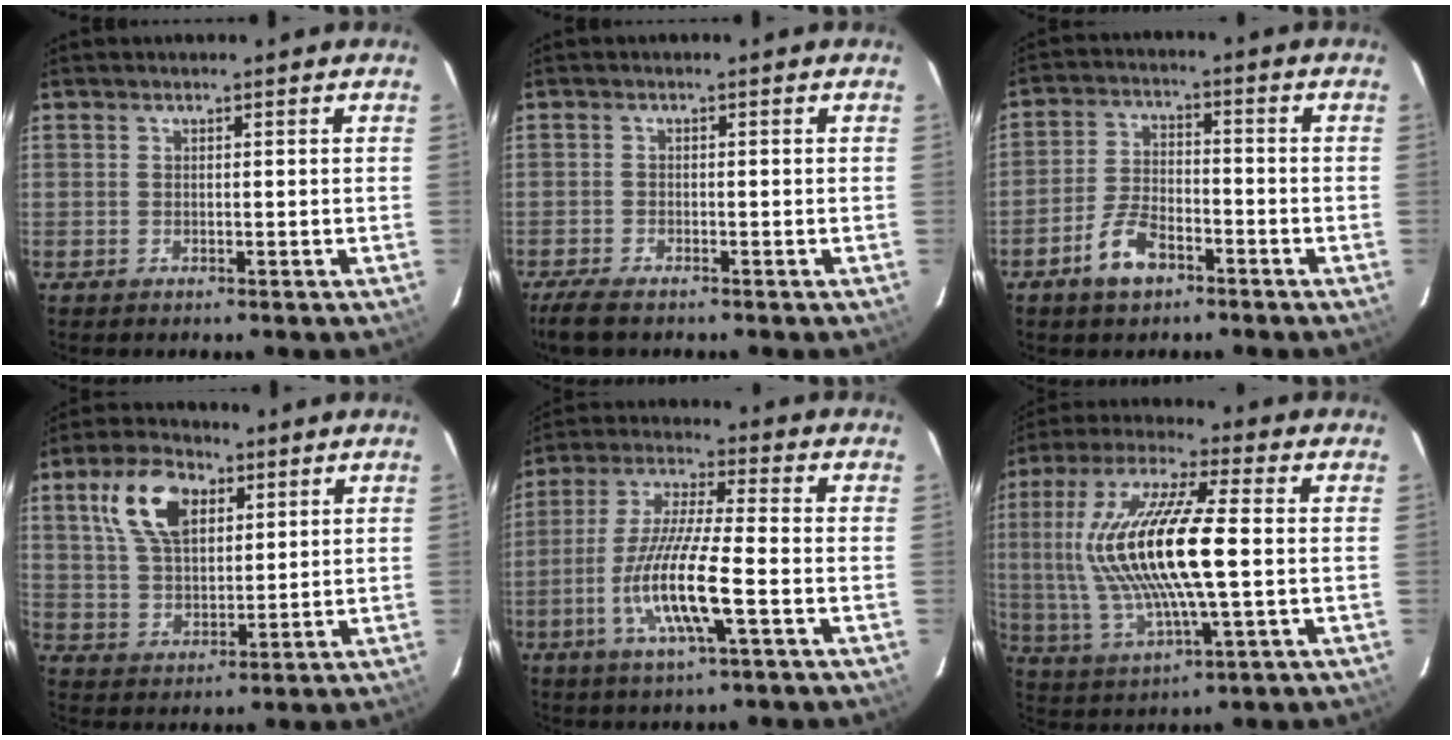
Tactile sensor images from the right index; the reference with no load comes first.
{"total": 4.2, "force": [-3.4, 1.0, 2.3], "torque": [-0.060, -0.014, -0.067]}
{"total": 7.4, "force": [-4.6, 3.5, 4.7], "torque": [-0.100, 0.007, -0.083]}
{"total": 11.9, "force": [5.2, 6.7, 8.4], "torque": [-0.161, 0.028, 0.101]}
{"total": 13.3, "force": [-4.2, 1.2, 12.6], "torque": [-0.257, -0.009, -0.080]}
{"total": 19.4, "force": [0.9, 4.6, 18.8], "torque": [-0.369, 0.002, 0.021]}